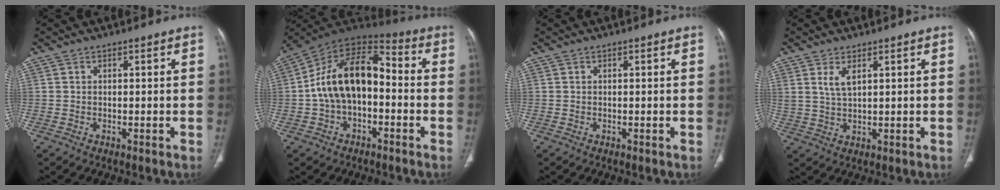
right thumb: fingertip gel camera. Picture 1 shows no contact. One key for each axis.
{"total": 16.2, "fx": -1.5, "fy": 9.8, "fz": 12.9, "tx": -0.205, "ty": 0.052, "tz": -0.034}
{"total": 0.0}
{"total": 3.6, "fx": 1.9, "fy": 1.3, "fz": 2.8, "tx": -0.058, "ty": -0.013, "tz": 0.045}